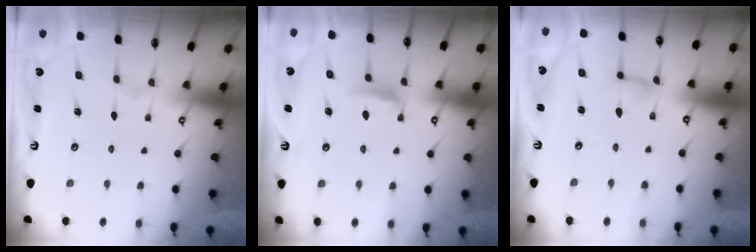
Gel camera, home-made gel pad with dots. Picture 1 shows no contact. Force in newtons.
{"total": 6.5, "press": 6.4, "slide": 0.8}
{"total": 4.8, "press": 4.8, "slide": 0.2}